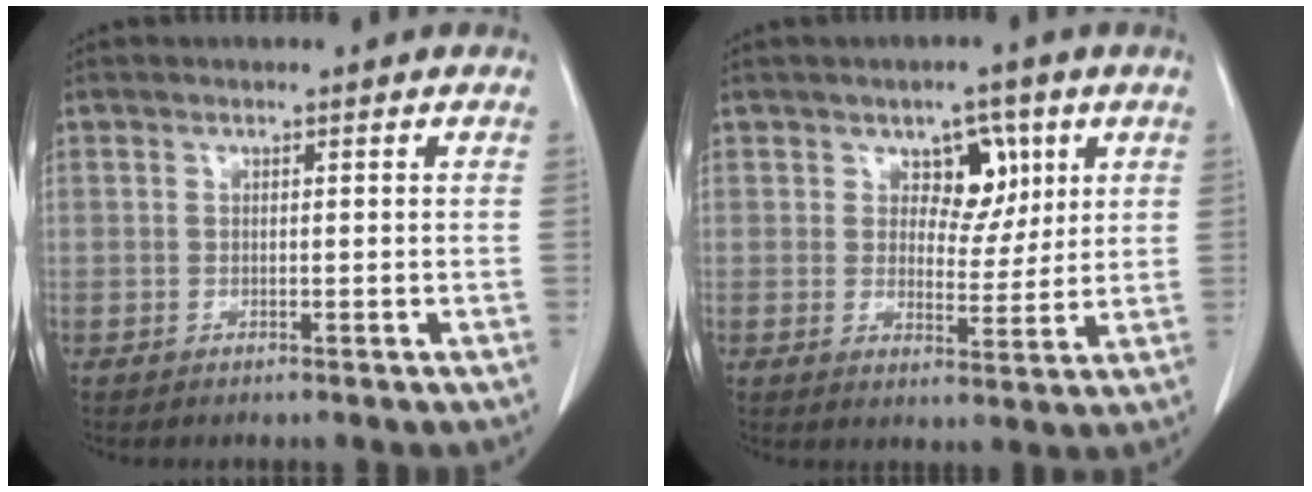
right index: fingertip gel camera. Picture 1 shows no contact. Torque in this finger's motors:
{"motor_torque": [0.14, 0.07, 0.13, 0.01]}